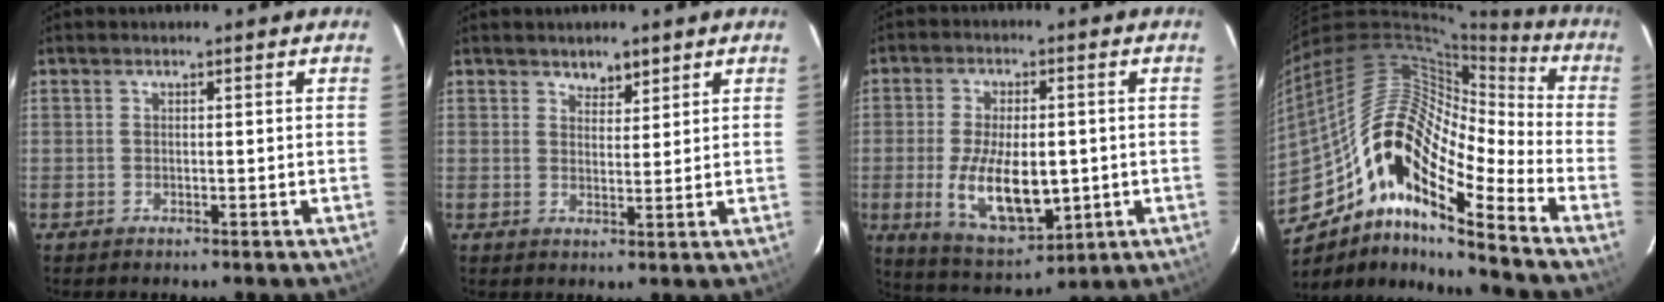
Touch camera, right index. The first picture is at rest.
{"total": 2.9, "force": [2.2, 1.5, 1.0], "torque": [-0.009, -0.002, 0.037]}
{"total": 14.1, "force": [-2.1, 6.9, 12.1], "torque": [-0.241, -0.020, -0.022]}
{"total": 20.0, "force": [-9.7, 6.0, 16.5], "torque": [-0.270, -0.010, -0.199]}